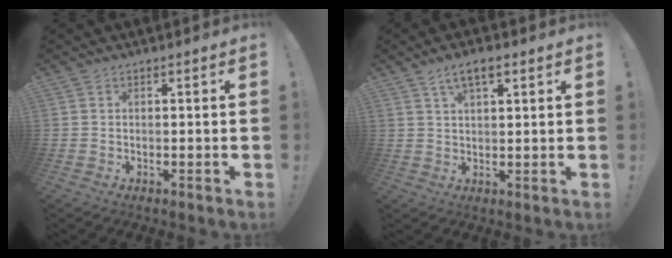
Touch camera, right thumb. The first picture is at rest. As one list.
[{"total": 5.4, "force": [3.0, 2.0, 4.0], "torque": [-0.066, -0.006, 0.052]}]